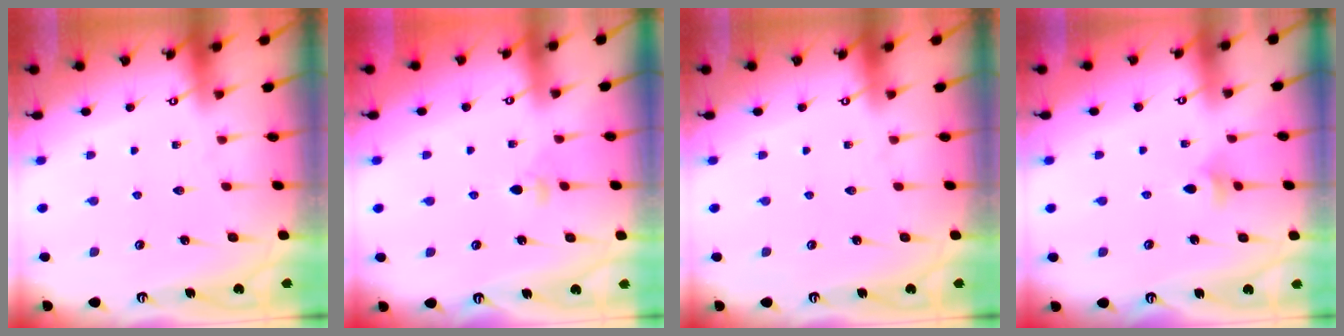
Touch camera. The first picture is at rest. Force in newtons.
{"total": 2.8, "press": 2.7, "slide": 0.8}
{"total": 0.0}
{"total": 3.3, "press": 3.2, "slide": 0.9}